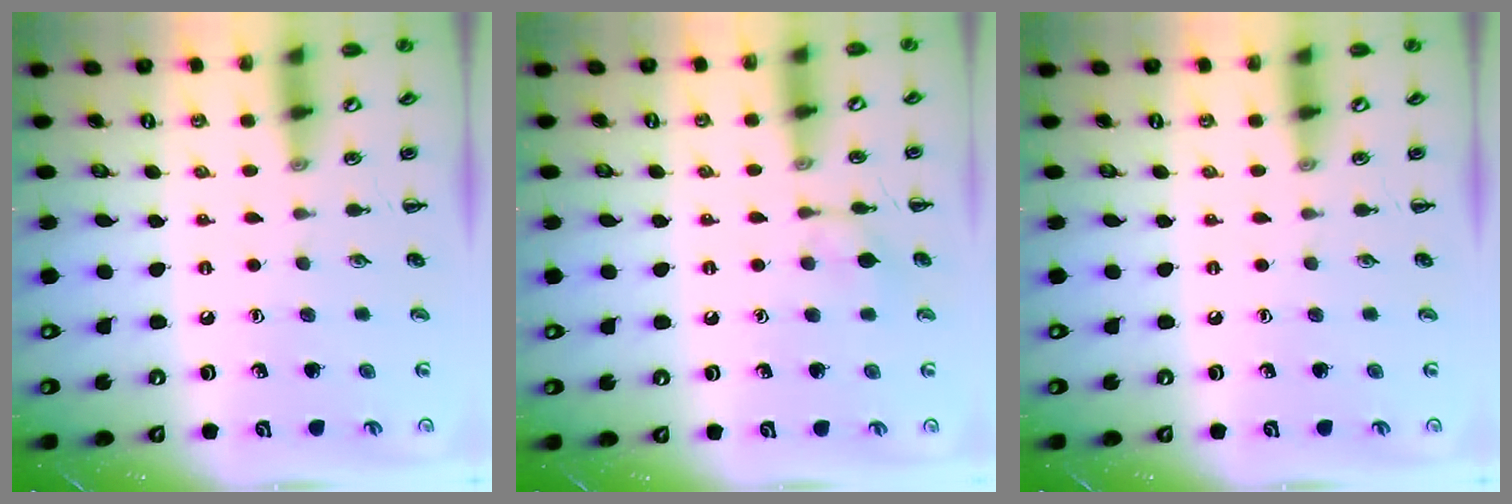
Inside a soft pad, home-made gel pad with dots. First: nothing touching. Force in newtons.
{"total": 5.0, "press": 5.0, "slide": 0.5}
{"total": 0.0}